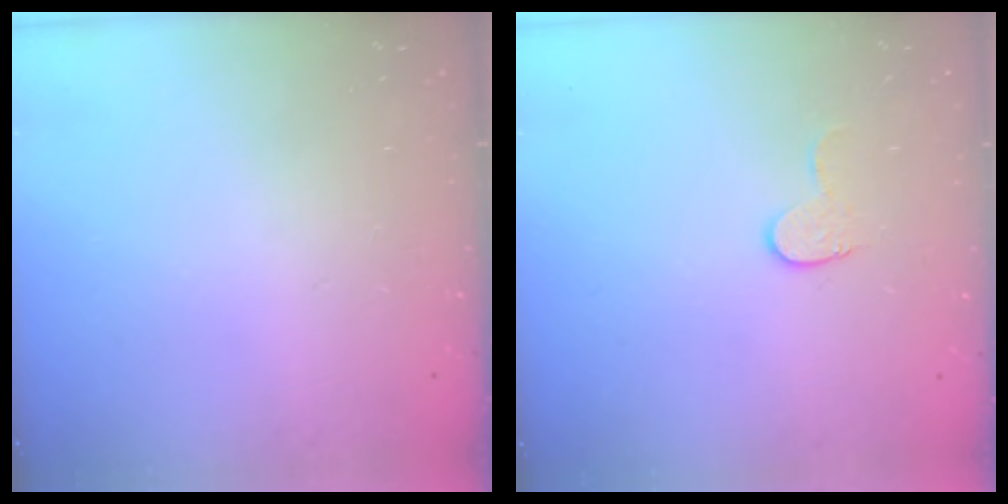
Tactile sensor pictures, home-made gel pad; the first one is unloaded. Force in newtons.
{"total": 4.4, "press": 4.4, "slide": 0.4}